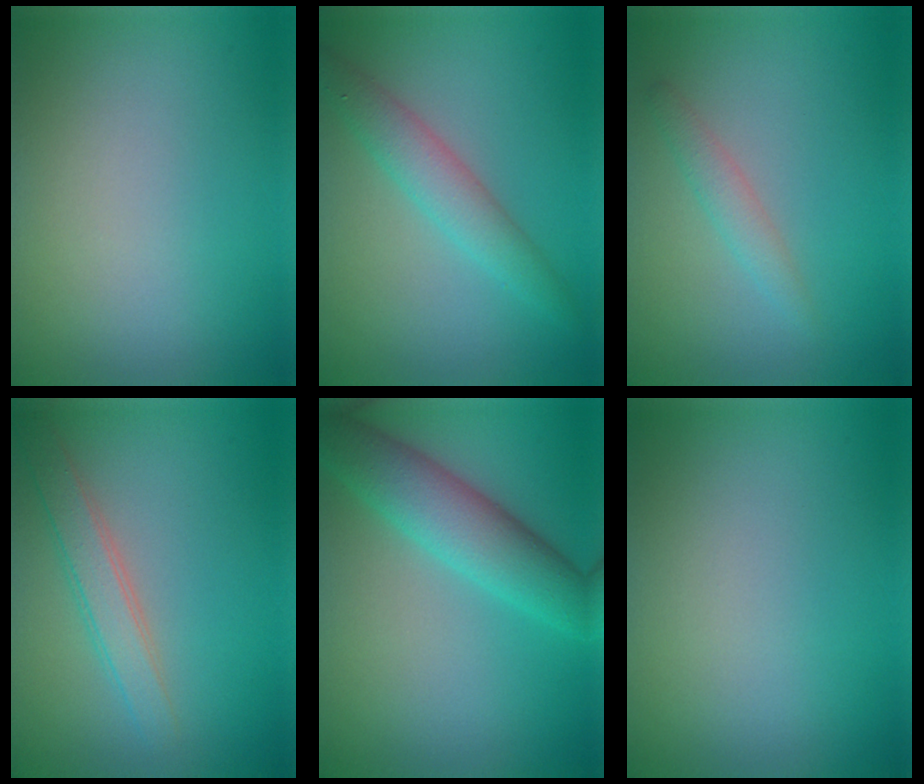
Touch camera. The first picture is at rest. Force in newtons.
{"total": 3.3, "press": 3.3, "slide": 0.0}
{"total": 1.6, "press": 1.6, "slide": 0.0}
{"total": 2.8, "press": 2.8, "slide": 0.2}
{"total": 5.9, "press": 5.9, "slide": 0.1}
{"total": 0.0}